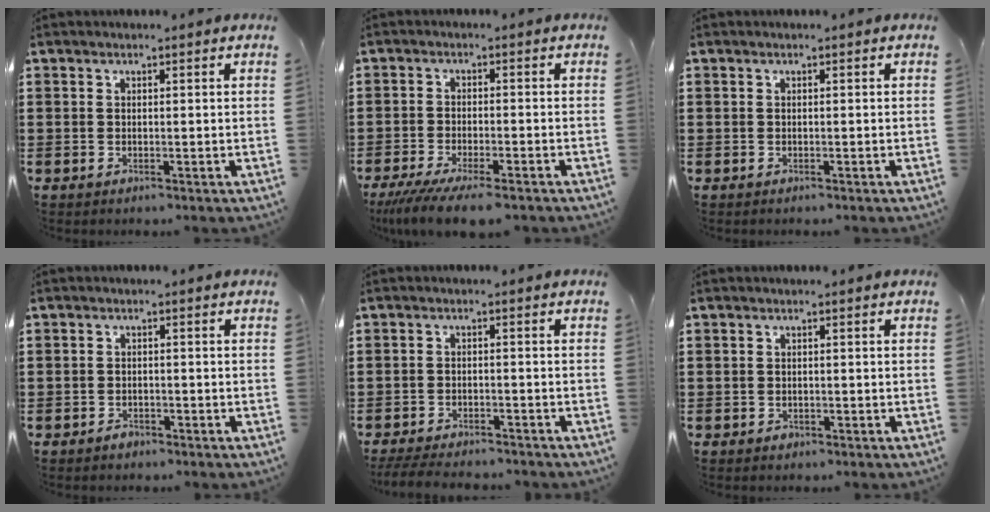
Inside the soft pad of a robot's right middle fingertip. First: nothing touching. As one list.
[{"total": 5.0, "force": [-4.4, 0.3, 2.5], "torque": [-0.060, -0.019, -0.086]}, {"total": 0.0}, {"total": 1.4, "force": [-1.2, 0.7, 0.2], "torque": [-0.006, 0.003, -0.027]}, {"total": 3.6, "force": [-3.5, 0.5, 0.8], "torque": [-0.020, -0.002, -0.073]}, {"total": 0.8, "force": [-0.6, 0.6, 0.0], "torque": [-0.001, 0.004, -0.014]}]